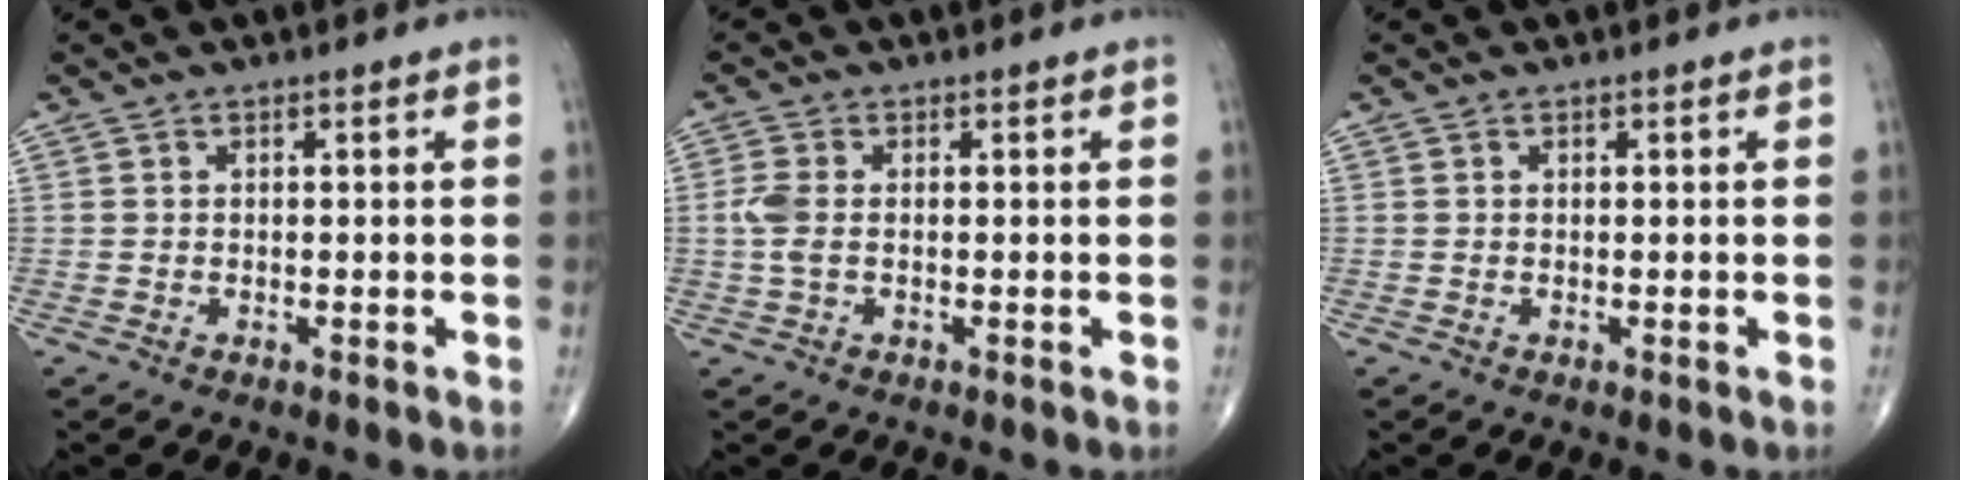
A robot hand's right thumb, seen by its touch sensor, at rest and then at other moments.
{"total": 3.4, "force": [-0.2, 1.8, 2.9], "torque": [-0.084, 0.005, -0.005]}
{"total": 0.0}